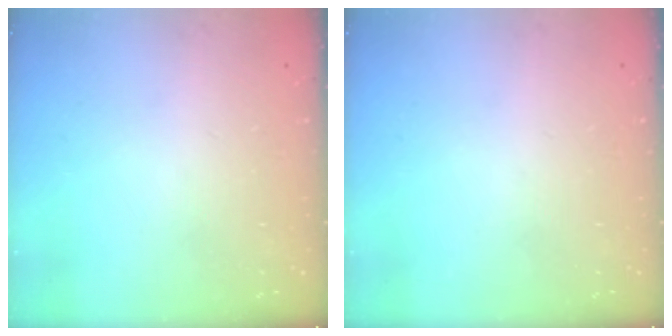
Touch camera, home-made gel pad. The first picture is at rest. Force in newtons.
{"total": 0.0}